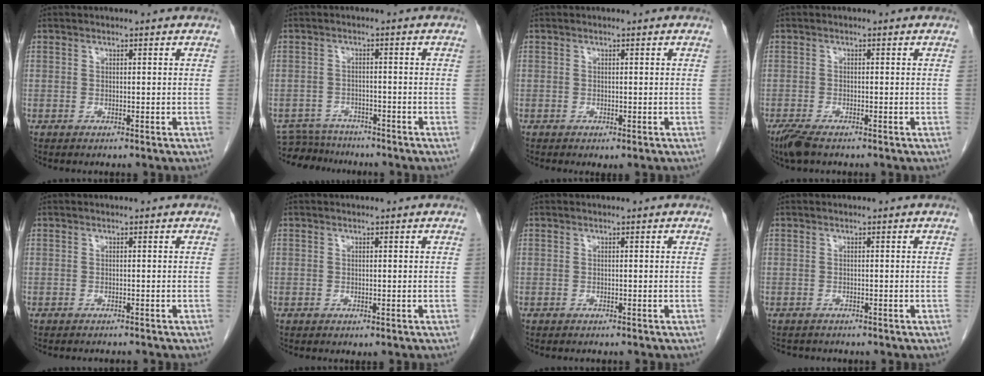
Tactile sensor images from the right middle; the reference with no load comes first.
{"total": 6.2, "force": [-6.0, 1.7, 0.1], "torque": [-0.001, -0.001, -0.099]}
{"total": 0.7, "force": [-0.4, 0.3, 0.6], "torque": [-0.011, -0.004, -0.001]}
{"total": 3.5, "force": [-2.6, 0.8, 2.2], "torque": [-0.050, -0.011, -0.046]}
{"total": 3.0, "force": [-2.9, 0.4, 0.8], "torque": [-0.007, -0.004, -0.034]}
{"total": 0.0}
{"total": 1.6, "force": [-1.5, 0.3, 0.6], "torque": [-0.011, -0.002, -0.016]}
{"total": 3.0, "force": [-2.7, 0.9, 0.6], "torque": [-0.011, -0.008, -0.038]}